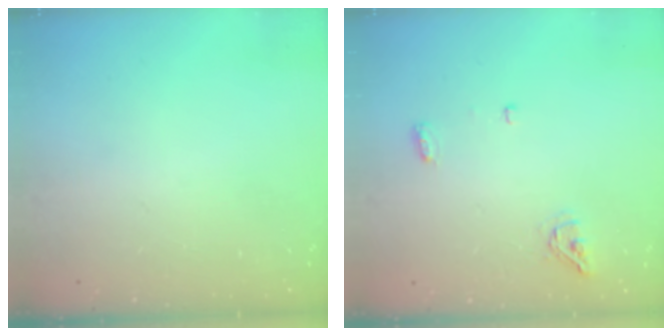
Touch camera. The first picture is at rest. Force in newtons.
{"total": 4.9, "press": 4.8, "slide": 1.0}